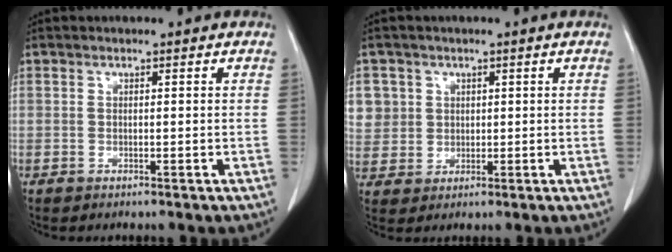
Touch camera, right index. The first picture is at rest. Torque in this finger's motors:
{"motor_torque": [0.36, 0.16, 0.17, 0.04]}